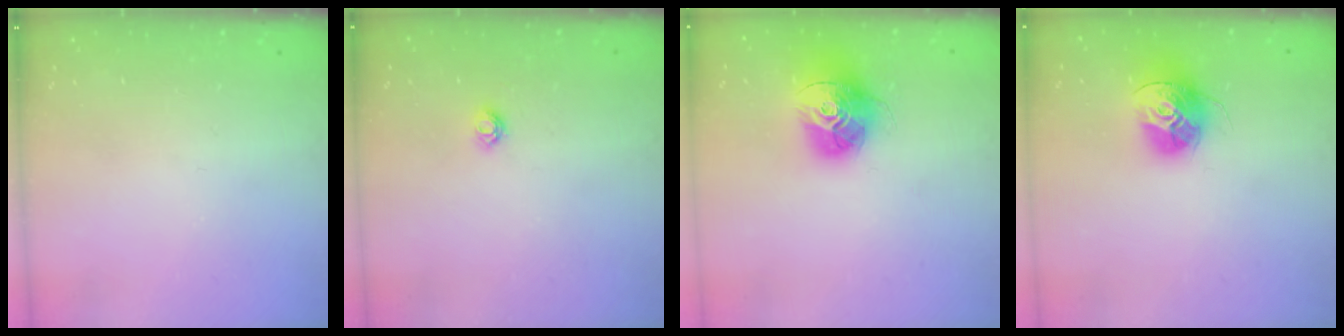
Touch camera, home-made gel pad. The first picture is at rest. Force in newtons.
{"total": 3.6, "press": 3.5, "slide": 0.3}
{"total": 15.2, "press": 15.2, "slide": 1.3}
{"total": 14.4, "press": 14.4, "slide": 1.3}